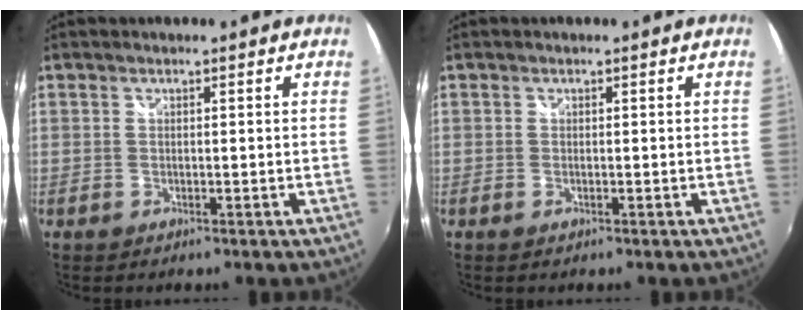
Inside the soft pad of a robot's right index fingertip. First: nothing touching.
{"total": 0.0}